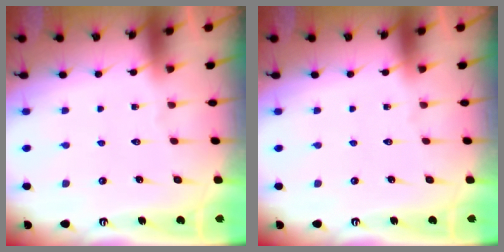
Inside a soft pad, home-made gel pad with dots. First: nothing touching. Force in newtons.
{"total": 0.0}